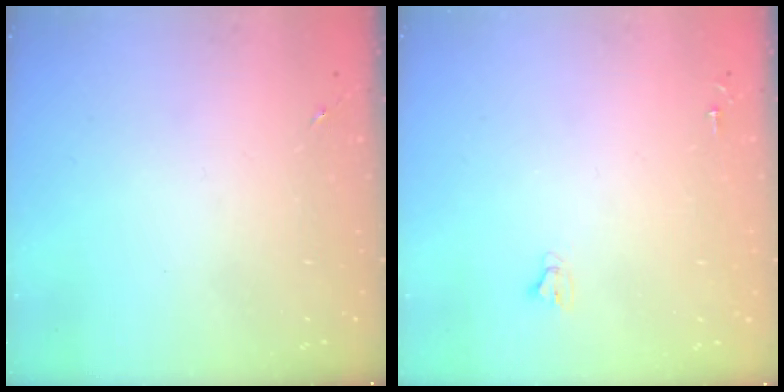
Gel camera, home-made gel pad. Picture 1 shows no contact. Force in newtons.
{"total": 2.0, "press": 2.0, "slide": 0.2}